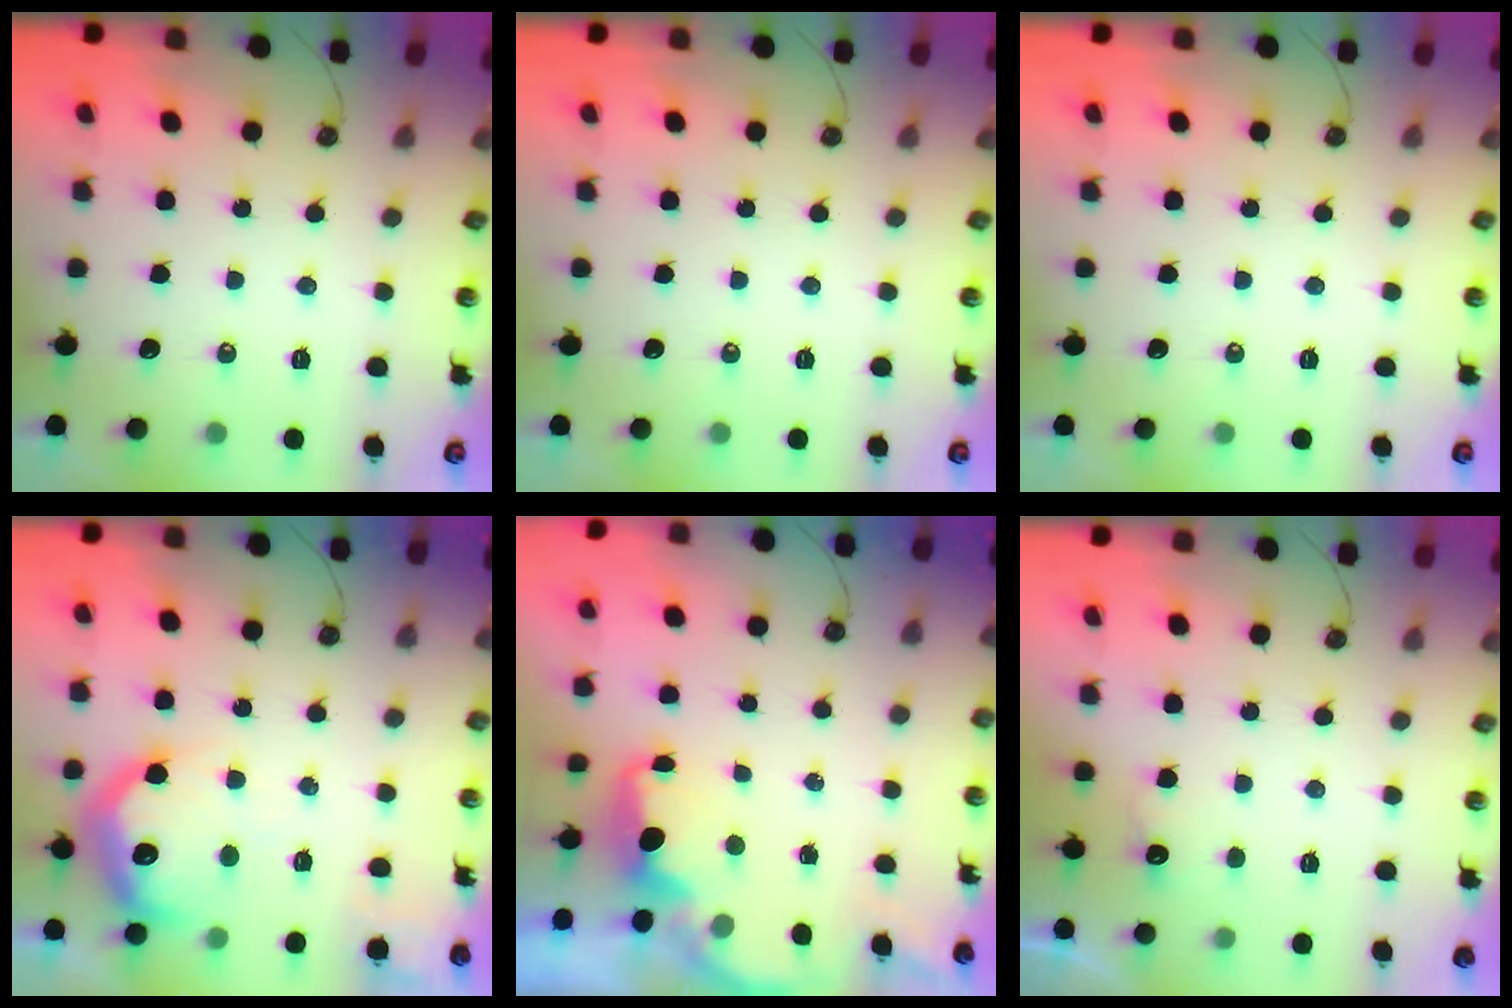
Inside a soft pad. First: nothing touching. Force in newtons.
{"total": 0.0}
{"total": 0.0}
{"total": 17.0, "press": 17.0, "slide": 1.4}
{"total": 2.2, "press": 2.1, "slide": 0.8}
{"total": 7.3, "press": 7.2, "slide": 1.3}